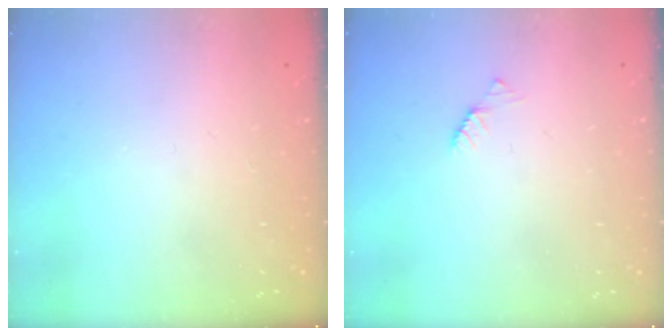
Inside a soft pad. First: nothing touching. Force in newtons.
{"total": 2.8, "press": 2.8, "slide": 0.5}